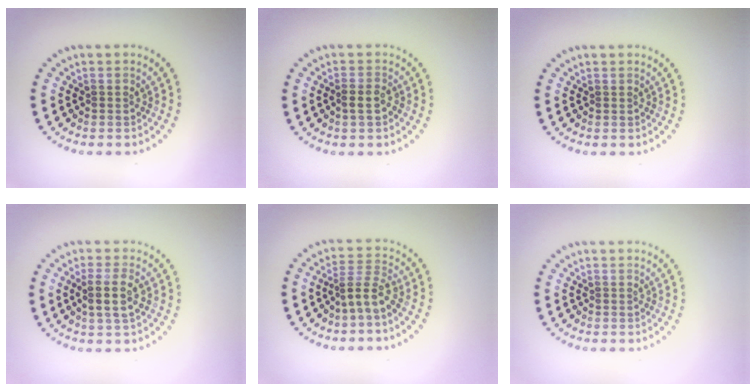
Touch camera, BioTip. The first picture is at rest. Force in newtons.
{"total": 1.2, "press": 1.1, "slide": 0.3}
{"total": 0.0}
{"total": 2.9, "press": 2.7, "slide": 1.2}
{"total": 2.9, "press": 2.0, "slide": 2.1}
{"total": 0.0}